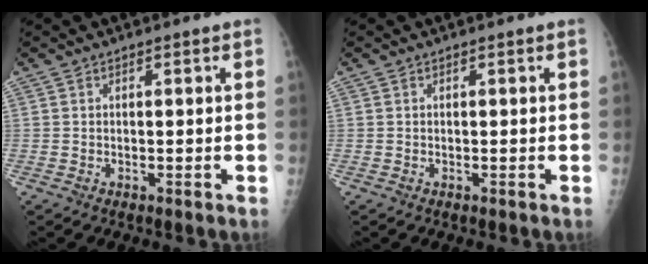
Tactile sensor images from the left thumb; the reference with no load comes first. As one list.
[{"total": 0.0}]